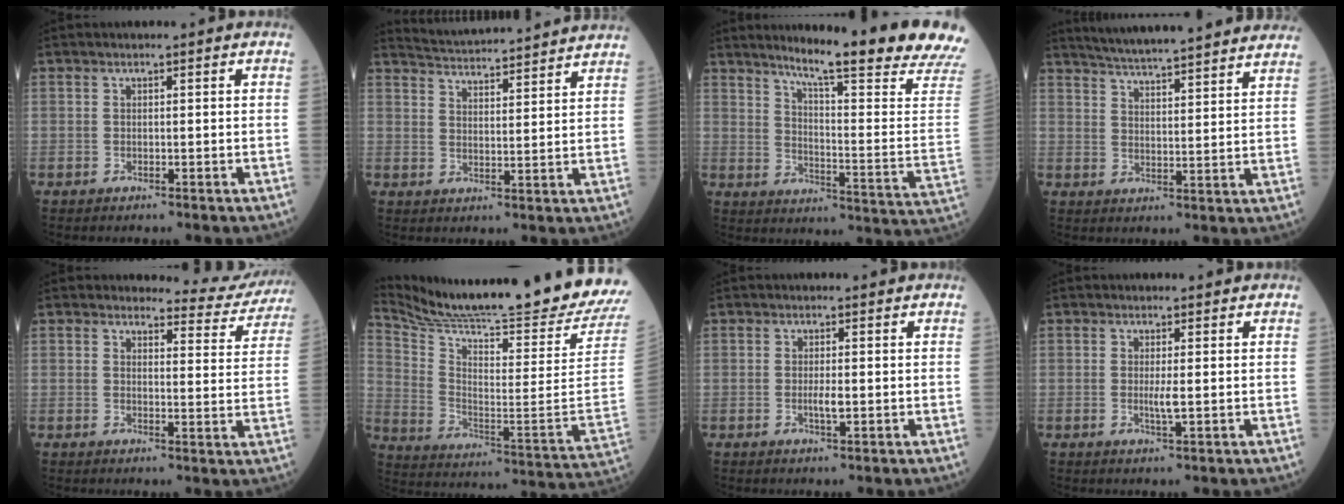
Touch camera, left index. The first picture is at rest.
{"total": 15.7, "force": [15.1, 0.6, 4.2], "torque": [-0.079, 0.014, 0.216]}
{"total": 23.0, "force": [19.5, -1.7, 12.1], "torque": [-0.177, -0.095, 0.249]}
{"total": 22.3, "force": [20.4, 1.8, 8.9], "torque": [-0.141, 0.003, 0.277]}
{"total": 8.9, "force": [8.8, 1.3, -0.4], "torque": [0.016, -0.040, 0.089]}
{"total": 30.9, "force": [27.8, -1.5, 13.4], "torque": [-0.248, -0.125, 0.399]}
{"total": 2.0, "force": [0.0, 0.6, 1.9], "torque": [-0.038, 0.000, 0.003]}
{"total": 2.1, "force": [0.3, 0.4, 2.1], "torque": [-0.043, -0.002, 0.008]}